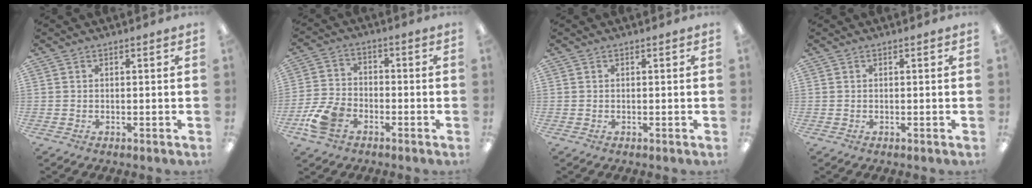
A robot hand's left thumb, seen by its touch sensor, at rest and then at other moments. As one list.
[{"total": 9.2, "force": [-4.7, 6.0, 5.2], "torque": [-0.112, 0.022, -0.083]}, {"total": 0.0}, {"total": 0.0}]